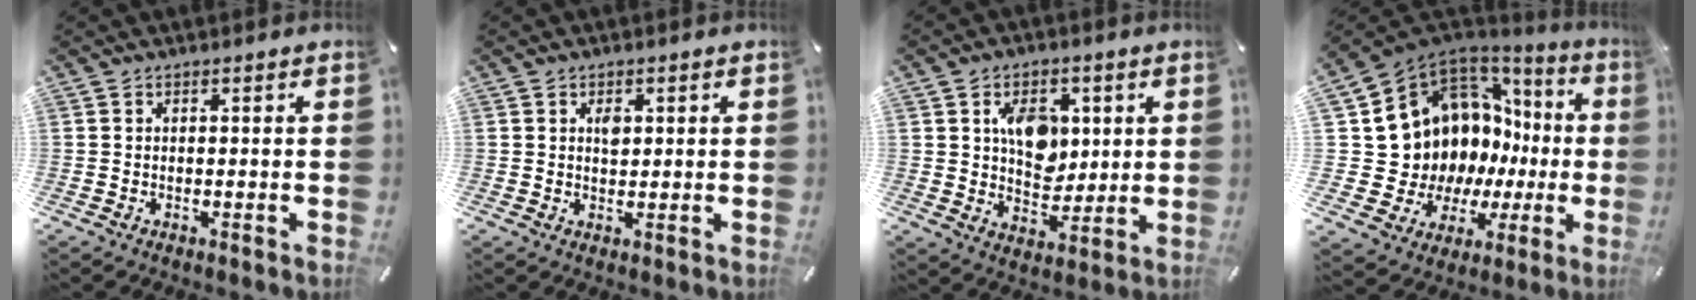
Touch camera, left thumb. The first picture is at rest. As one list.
[{"total": 2.2, "force": [0.7, 1.5, 1.5], "torque": [-0.007, -0.006, 0.007]}, {"total": 9.6, "force": [2.8, 7.4, 5.5], "torque": [-0.074, 0.000, 0.048]}, {"total": 12.4, "force": [4.9, 10.9, 3.4], "torque": [-0.073, -0.082, 0.130]}]